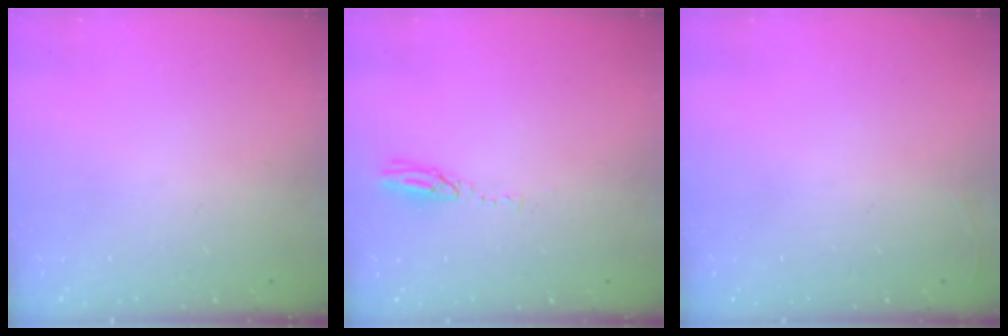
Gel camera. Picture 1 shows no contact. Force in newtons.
{"total": 3.6, "press": 3.6, "slide": 0.2}
{"total": 2.7, "press": 2.6, "slide": 1.0}